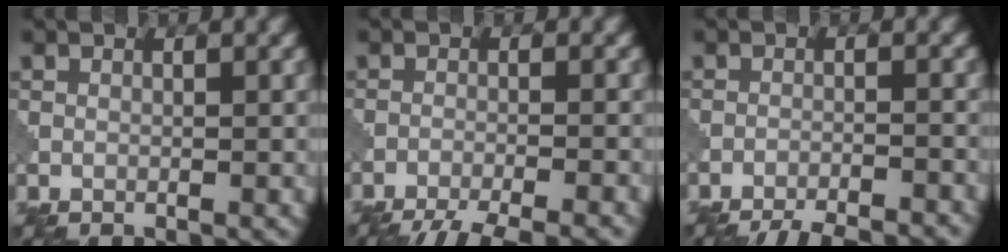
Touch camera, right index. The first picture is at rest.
{"total": 7.2, "force": [-6.4, 1.1, 3.1], "torque": [-0.046, -0.014, -0.099]}
{"total": 8.4, "force": [-8.0, 1.5, 2.3], "torque": [-0.025, 0.002, -0.110]}